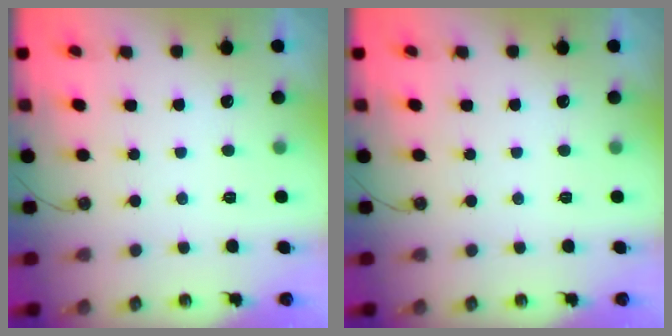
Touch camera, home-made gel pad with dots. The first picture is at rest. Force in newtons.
{"total": 0.0}